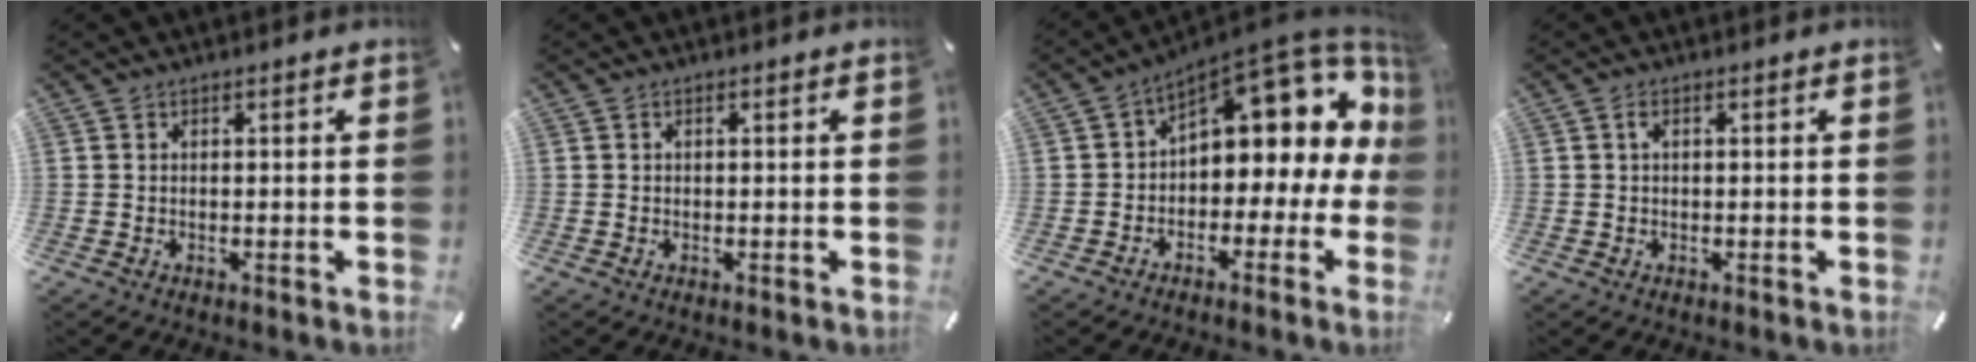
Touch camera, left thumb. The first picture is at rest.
{"total": 0.5, "force": [0.1, 0.3, 0.4], "torque": [-0.008, 0.001, 0.001]}
{"total": 12.9, "force": [6.7, 6.6, 8.8], "torque": [-0.117, -0.061, 0.110]}
{"total": 1.3, "force": [0.3, 0.6, 1.1], "torque": [-0.023, 0.005, 0.003]}